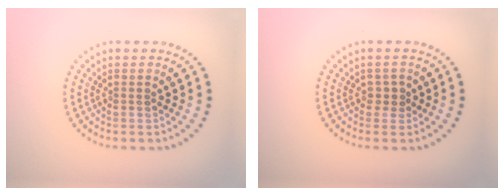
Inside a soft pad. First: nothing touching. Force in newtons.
{"total": 1.1, "press": 1.0, "slide": 0.6}